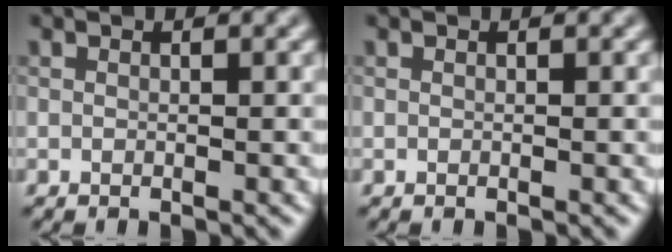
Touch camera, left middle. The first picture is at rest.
{"total": 0.0}